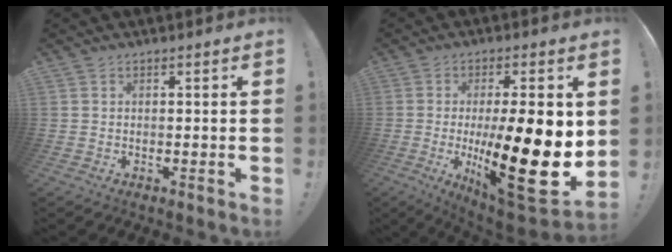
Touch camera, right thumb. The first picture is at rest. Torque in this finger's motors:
{"motor_torque": [2.49, 2.52, 2.76, -0.01, 0.23]}